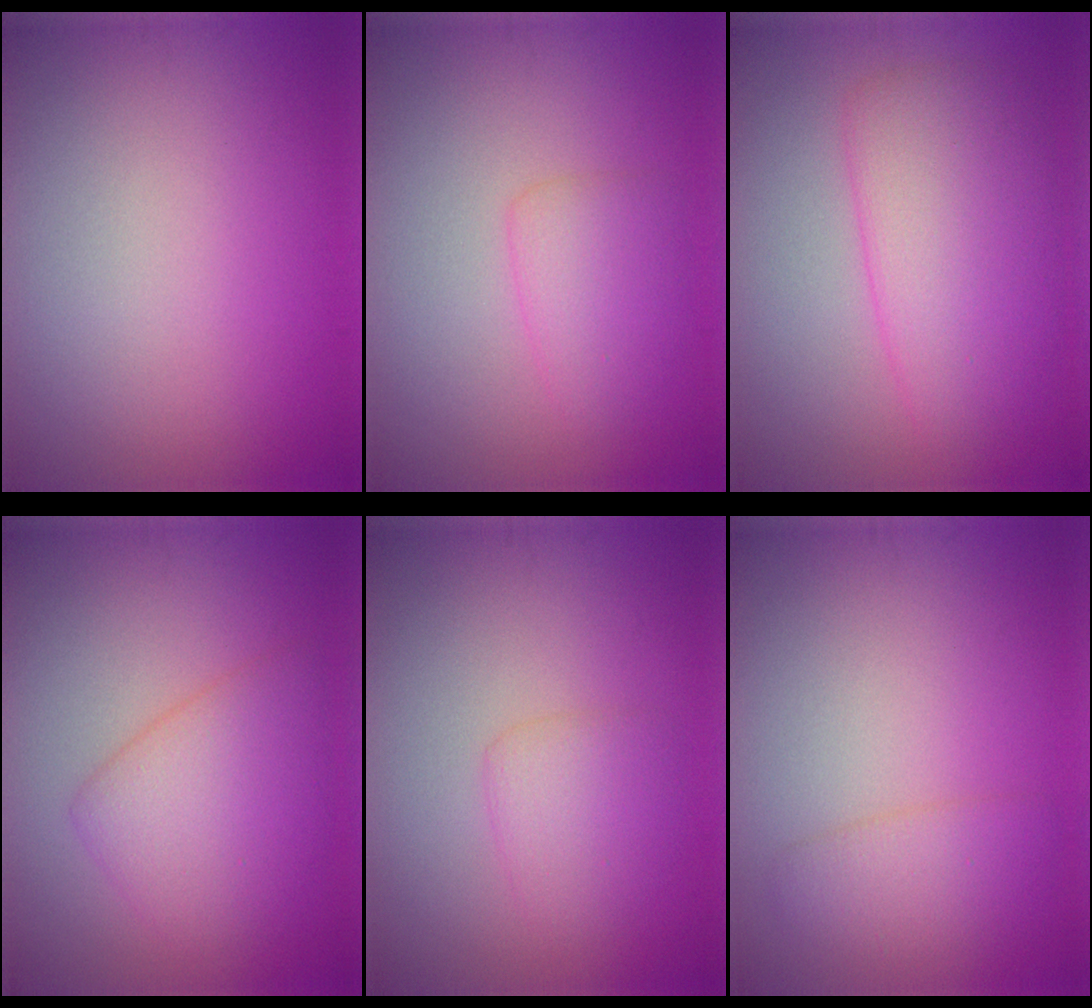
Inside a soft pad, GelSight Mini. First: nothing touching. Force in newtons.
{"total": 2.5, "press": 2.5, "slide": 0.2}
{"total": 5.8, "press": 5.8, "slide": 0.3}
{"total": 4.9, "press": 4.9, "slide": 0.3}
{"total": 2.4, "press": 2.4, "slide": 0.1}
{"total": 2.7, "press": 2.7, "slide": 0.2}